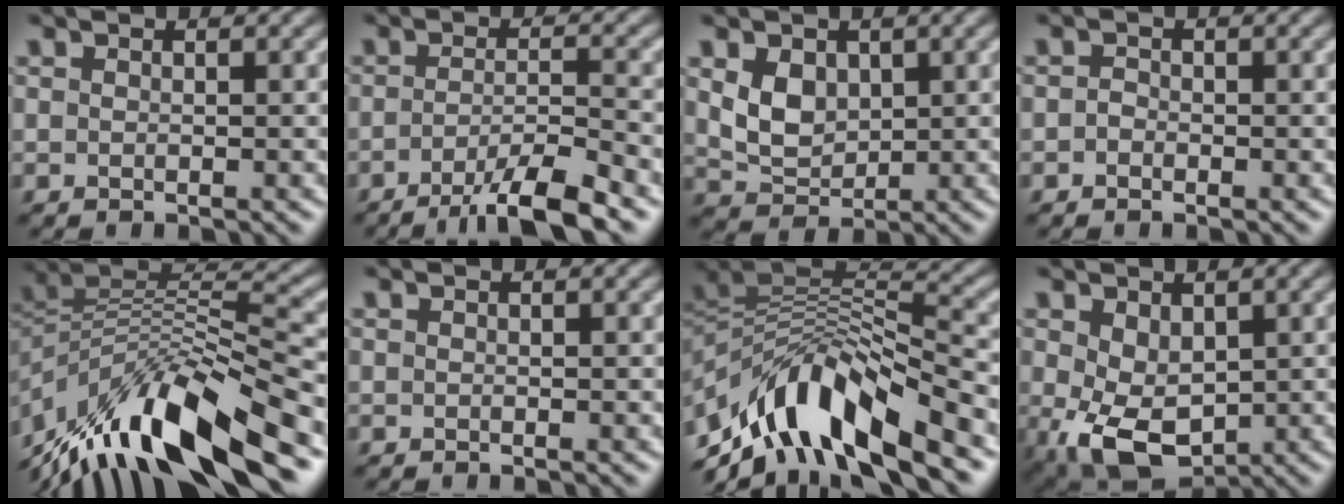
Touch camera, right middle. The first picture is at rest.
{"total": 6.4, "force": [-4.0, 1.2, 4.8], "torque": [-0.068, 0.003, -0.070]}
{"total": 3.5, "force": [1.0, 2.6, 2.2], "torque": [-0.047, -0.003, 0.021]}
{"total": 0.8, "force": [-0.3, 0.6, 0.4], "torque": [-0.011, 0.001, -0.008]}
{"total": 12.2, "force": [-7.0, 4.1, 9.1], "torque": [-0.176, 0.027, -0.126]}
{"total": 0.0}
{"total": 10.2, "force": [-5.5, 4.5, 7.3], "torque": [-0.124, 0.017, -0.101]}
{"total": 6.6, "force": [-1.0, 4.2, 5.0], "torque": [-0.120, -0.018, -0.010]}